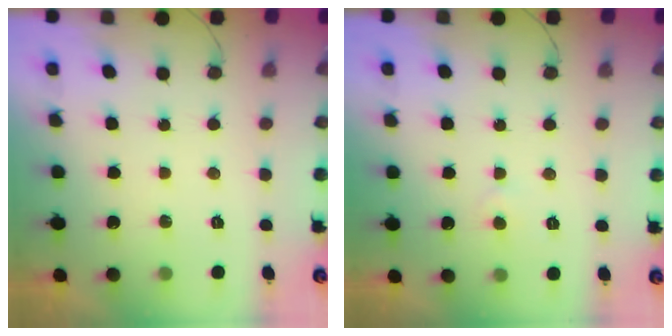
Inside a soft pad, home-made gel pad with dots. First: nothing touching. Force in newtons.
{"total": 3.0, "press": 3.0, "slide": 0.3}